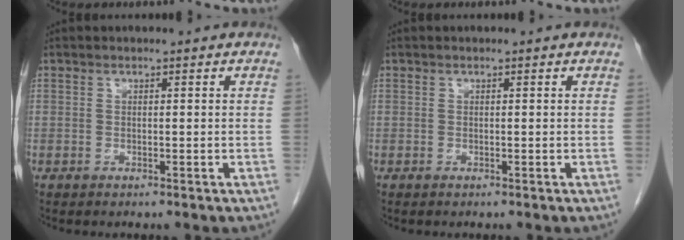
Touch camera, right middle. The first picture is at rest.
{"total": 0.0}